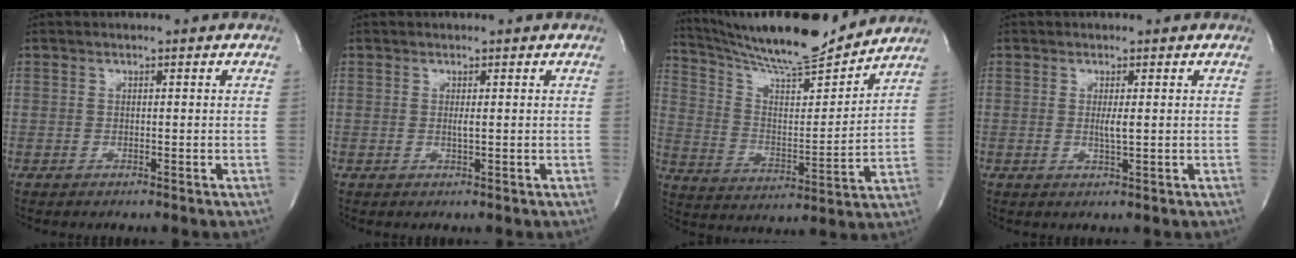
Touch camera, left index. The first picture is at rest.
{"total": 0.7, "force": [0.1, -0.1, 0.7], "torque": [-0.018, -0.004, 0.001]}
{"total": 18.2, "force": [16.7, 0.9, 7.2], "torque": [-0.132, -0.010, 0.276]}
{"total": 1.6, "force": [0.1, 0.0, 1.6], "torque": [-0.035, -0.006, 0.001]}